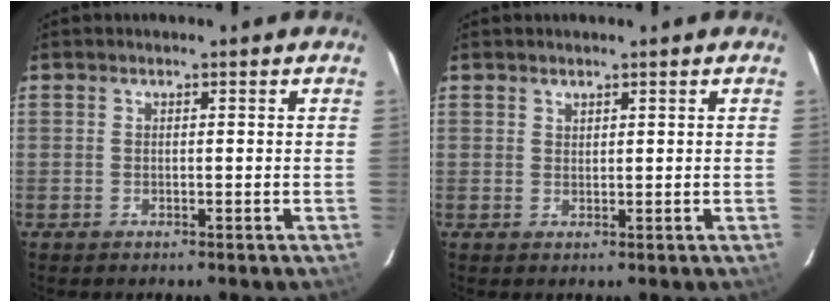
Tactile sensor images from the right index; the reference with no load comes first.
{"total": 0.9, "force": [0.9, 0.4, 0.1], "torque": [-0.002, 0.002, 0.017]}